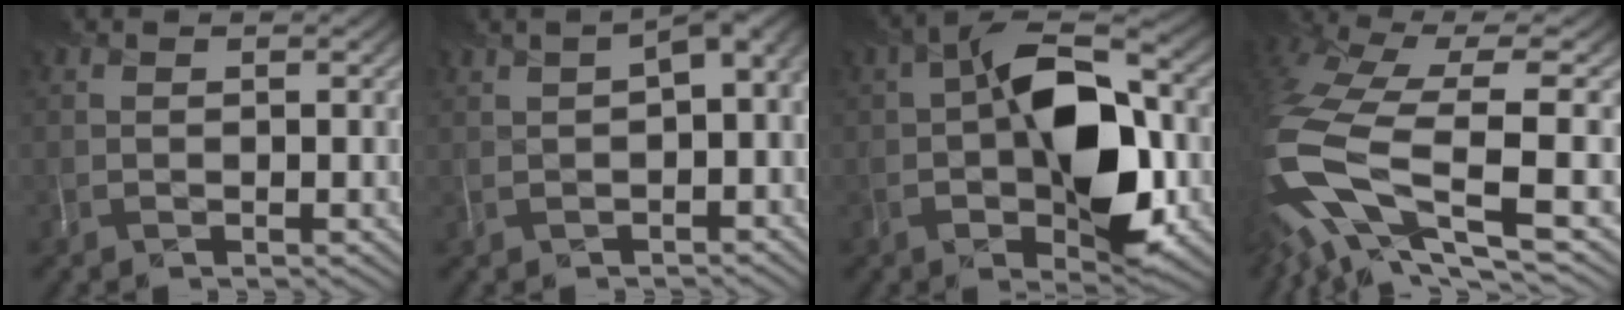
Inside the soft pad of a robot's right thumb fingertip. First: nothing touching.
{"total": 3.7, "force": [-0.1, 1.6, 3.3], "torque": [-0.047, 0.008, 0.001]}
{"total": 12.6, "force": [-1.8, 6.2, 10.7], "torque": [-0.170, 0.007, -0.030]}
{"total": 14.5, "force": [-2.0, 5.8, 13.1], "torque": [-0.325, -0.022, -0.015]}